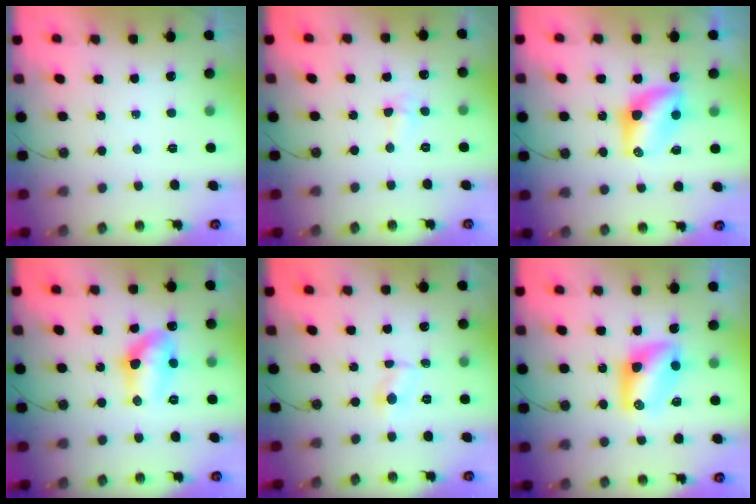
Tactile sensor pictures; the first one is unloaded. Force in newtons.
{"total": 2.8, "press": 2.6, "slide": 1.0}
{"total": 8.0, "press": 8.0, "slide": 0.4}
{"total": 11.8, "press": 11.7, "slide": 1.1}
{"total": 2.4, "press": 2.4, "slide": 0.3}
{"total": 8.5, "press": 8.5, "slide": 0.8}